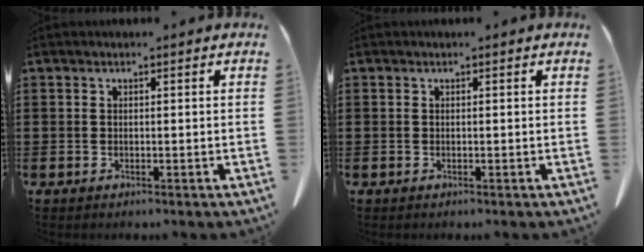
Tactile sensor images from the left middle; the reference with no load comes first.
{"total": 0.0}